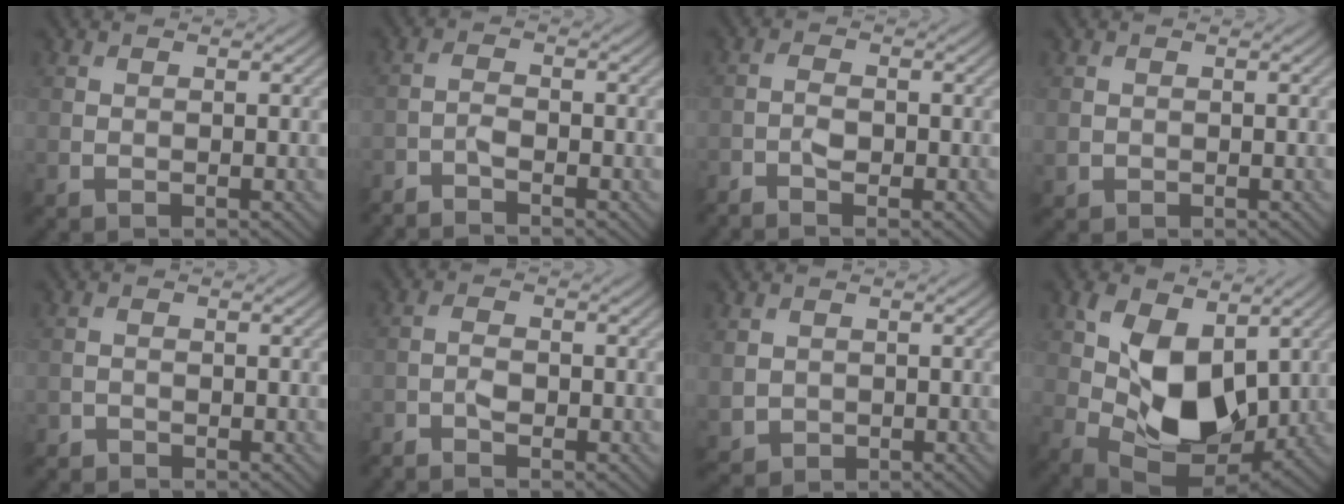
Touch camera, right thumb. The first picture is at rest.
{"total": 2.8, "force": [-2.6, 0.3, 1.1], "torque": [-0.026, -0.004, -0.058]}
{"total": 2.4, "force": [-1.6, 0.8, 1.5], "torque": [-0.034, 0.000, -0.038]}
{"total": 1.0, "force": [0.0, 1.0, 0.1], "torque": [-0.004, -0.007, -0.001]}
{"total": 1.1, "force": [-1.1, 0.4, 0.0], "torque": [0.000, -0.001, -0.024]}
{"total": 2.3, "force": [-1.8, 0.6, 1.3], "torque": [-0.030, 0.000, -0.041]}
{"total": 2.3, "force": [0.4, 2.1, 0.8], "torque": [-0.033, -0.009, 0.011]}
{"total": 11.3, "force": [2.1, 6.8, 8.7], "torque": [-0.170, -0.008, 0.039]}